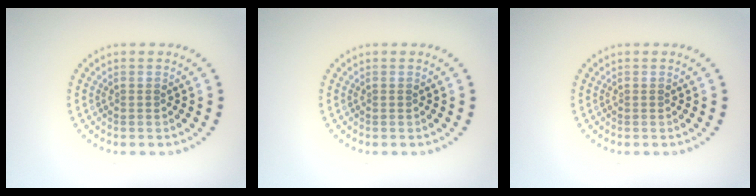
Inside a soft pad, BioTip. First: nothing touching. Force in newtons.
{"total": 0.0}
{"total": 0.0}